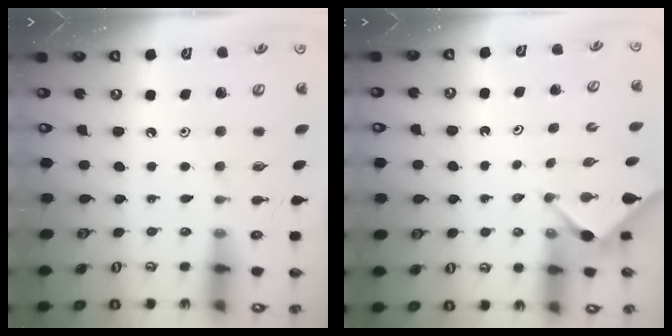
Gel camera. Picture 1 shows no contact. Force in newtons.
{"total": 3.0, "press": 2.9, "slide": 0.4}